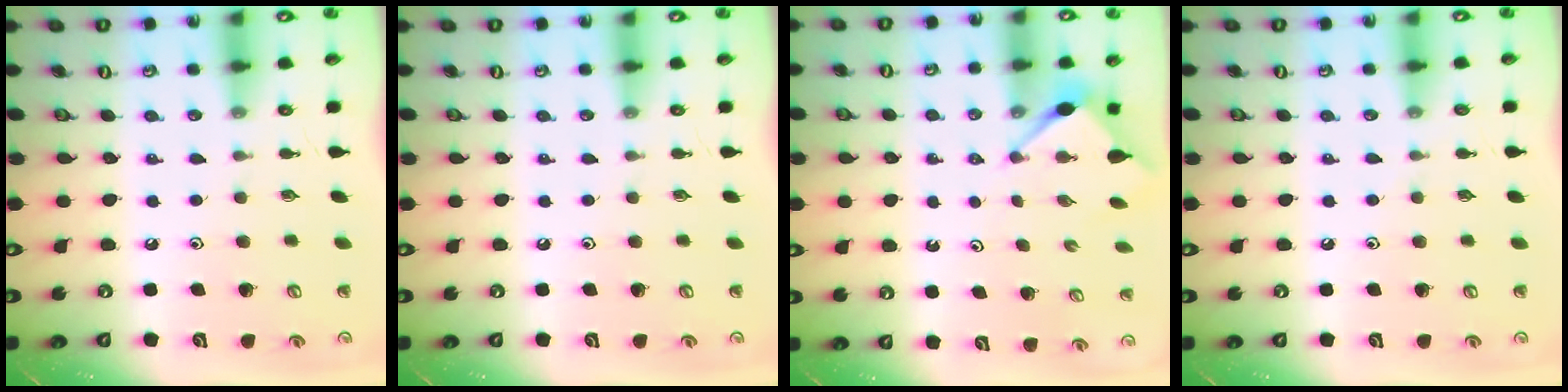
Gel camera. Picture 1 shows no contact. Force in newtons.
{"total": 0.0}
{"total": 3.4, "press": 3.4, "slide": 0.4}
{"total": 2.6, "press": 2.6, "slide": 0.4}